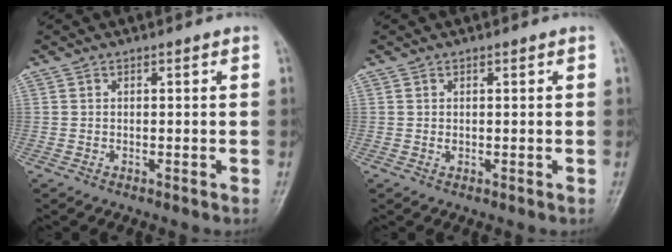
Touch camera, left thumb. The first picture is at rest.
{"total": 0.6, "force": [0.1, 0.5, 0.4], "torque": [-0.004, 0.004, 0.004]}